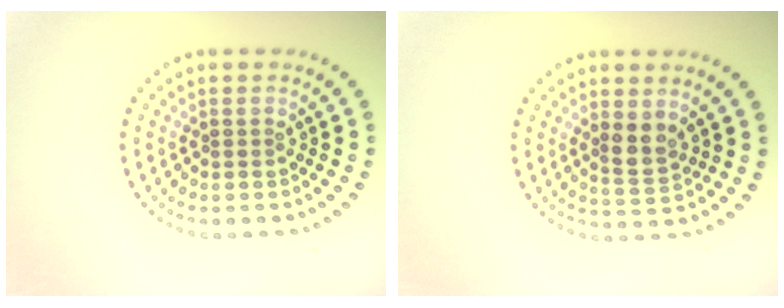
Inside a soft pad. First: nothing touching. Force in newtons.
{"total": 2.3, "press": 2.1, "slide": 1.1}